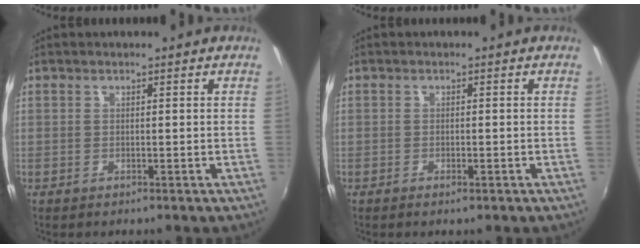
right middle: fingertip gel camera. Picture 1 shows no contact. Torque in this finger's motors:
{"motor_torque": [0.25, -0.04, 0.03, 0.00]}